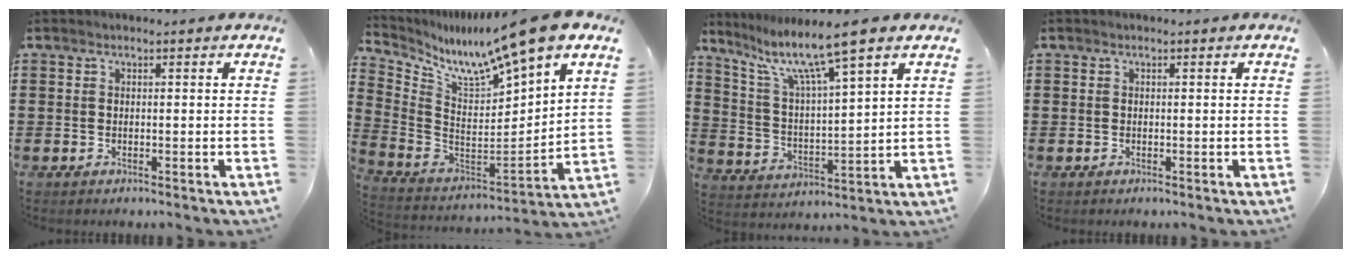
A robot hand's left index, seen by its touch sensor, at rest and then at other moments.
{"total": 11.6, "force": [10.0, 0.5, 5.9], "torque": [-0.131, -0.078, 0.159]}
{"total": 9.0, "force": [6.7, 0.4, 6.0], "torque": [-0.141, -0.033, 0.109]}
{"total": 0.0}